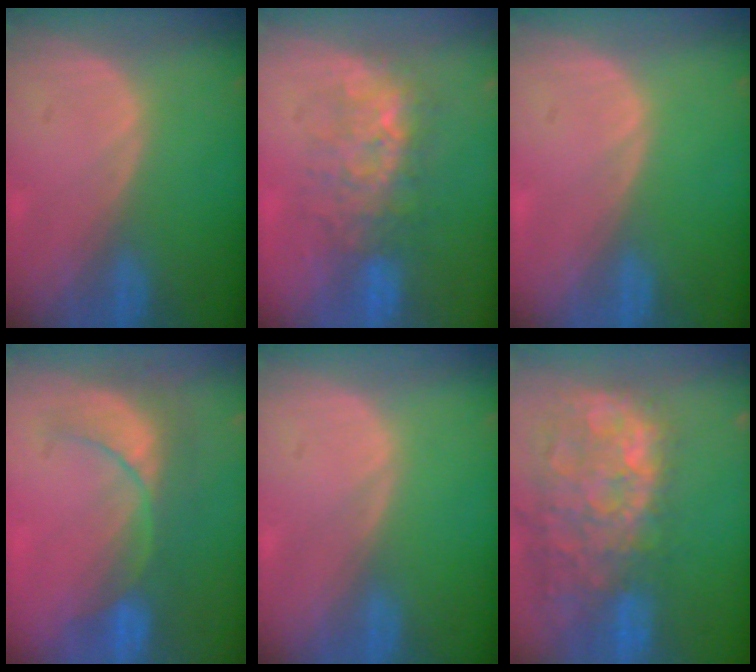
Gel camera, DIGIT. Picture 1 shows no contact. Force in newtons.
{"total": 7.6, "press": 7.3, "slide": 2.0}
{"total": 0.0}
{"total": 8.6, "press": 7.8, "slide": 3.5}
{"total": 0.0}
{"total": 14.9, "press": 12.1, "slide": 8.8}